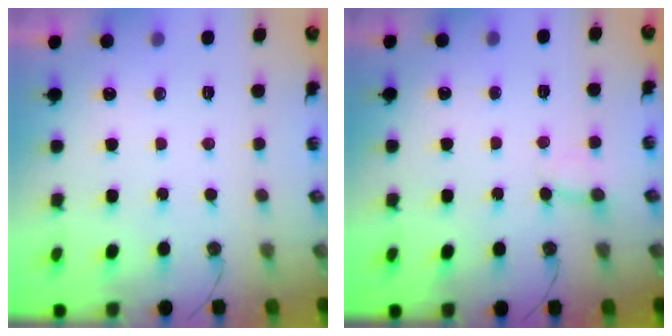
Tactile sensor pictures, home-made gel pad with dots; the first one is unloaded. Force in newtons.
{"total": 1.7, "press": 1.7, "slide": 0.0}